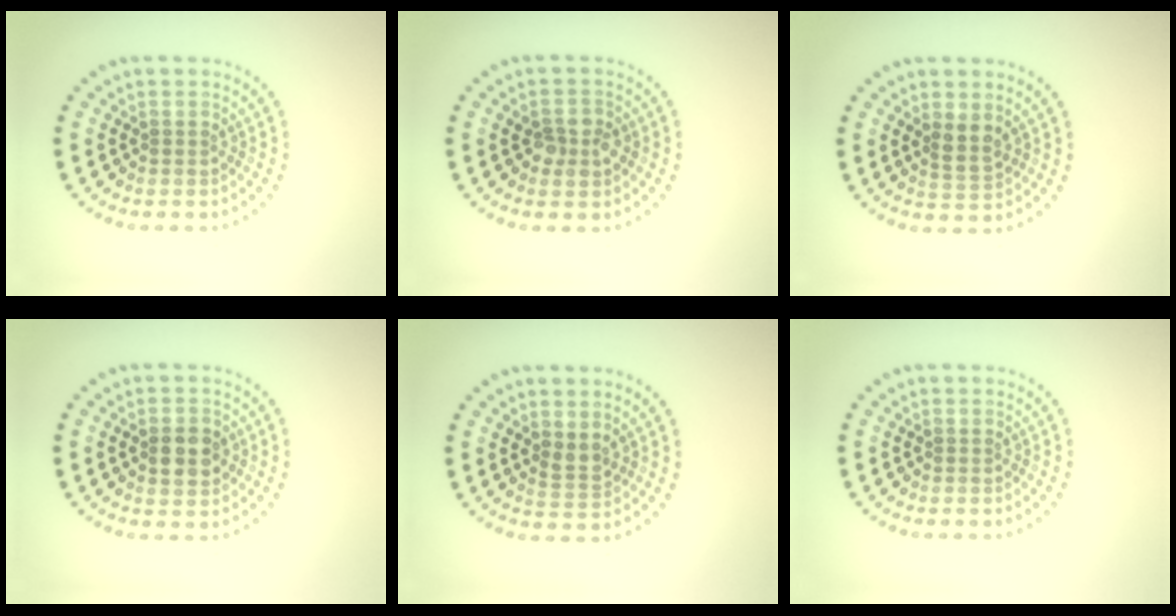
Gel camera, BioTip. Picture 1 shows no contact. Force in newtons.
{"total": 2.4, "press": 2.4, "slide": 0.1}
{"total": 2.0, "press": 1.8, "slide": 0.9}
{"total": 2.8, "press": 2.8, "slide": 0.3}
{"total": 1.6, "press": 1.4, "slide": 0.8}
{"total": 0.0}